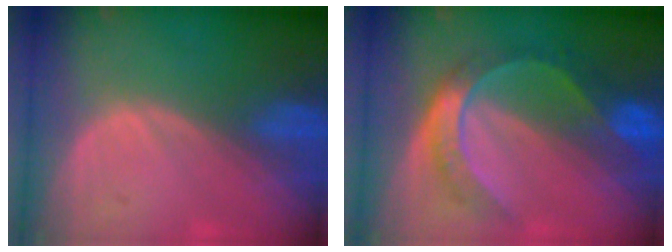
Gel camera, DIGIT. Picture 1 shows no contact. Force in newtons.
{"total": 7.4, "press": 7.3, "slide": 0.6}